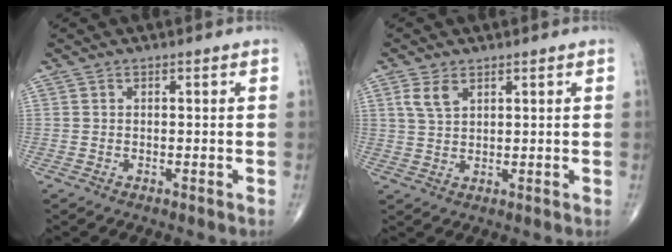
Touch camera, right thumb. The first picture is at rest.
{"total": 3.9, "force": [2.0, 2.2, 2.5], "torque": [-0.049, -0.002, 0.046]}